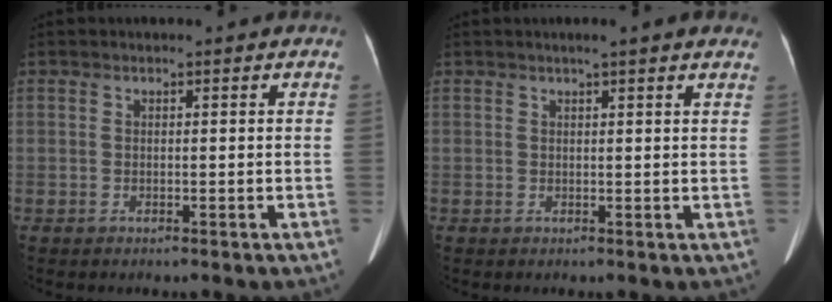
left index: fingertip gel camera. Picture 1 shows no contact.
{"total": 5.3, "force": [4.2, 0.2, 3.1], "torque": [-0.041, 0.018, 0.045]}